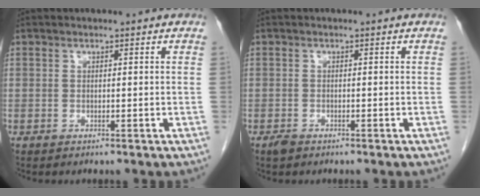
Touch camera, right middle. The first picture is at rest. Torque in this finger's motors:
{"motor_torque": [-0.12, 0.14, 0.00, -0.01]}